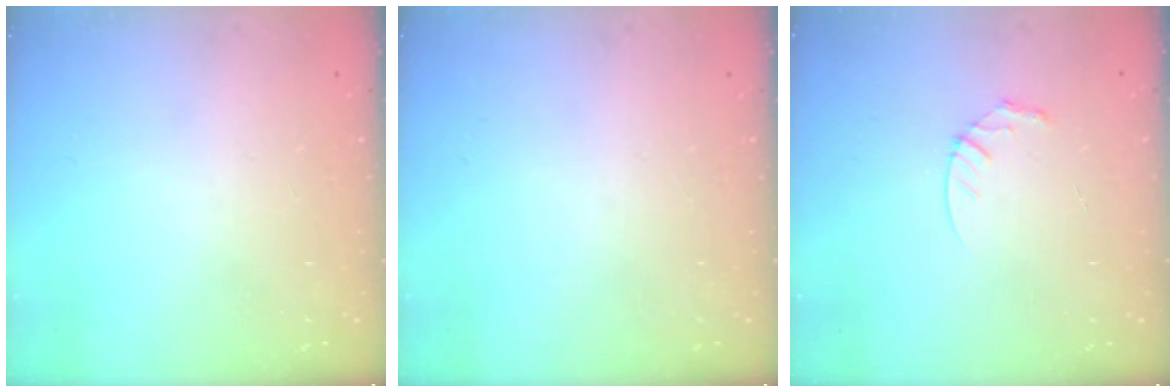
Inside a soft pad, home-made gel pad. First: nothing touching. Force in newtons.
{"total": 0.0}
{"total": 3.5, "press": 3.5, "slide": 0.3}